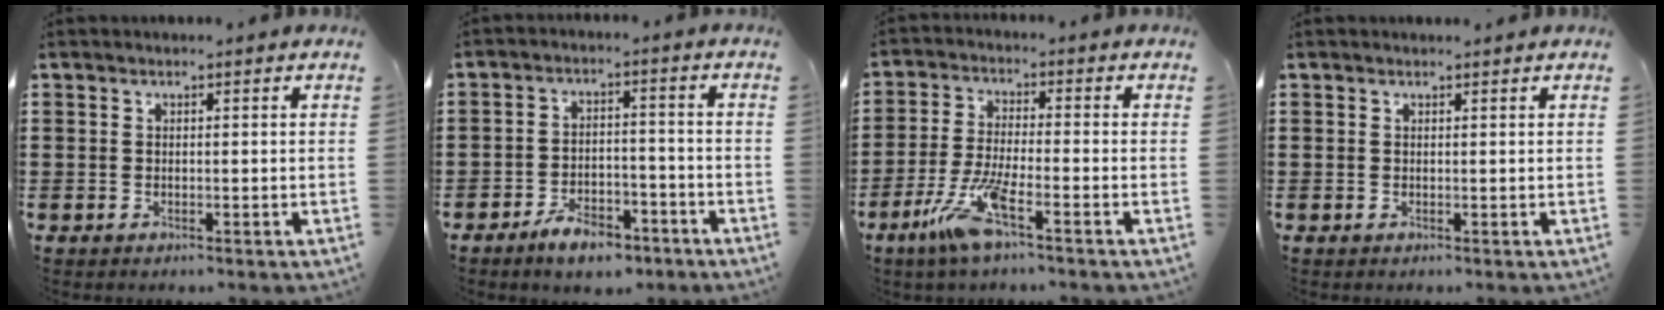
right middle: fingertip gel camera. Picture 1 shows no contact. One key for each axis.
{"total": 6.1, "fx": -4.9, "fy": 2.1, "fz": 2.9, "tx": -0.056, "ty": 0.010, "tz": -0.092}
{"total": 8.3, "fx": -4.5, "fy": 1.4, "fz": 6.8, "tx": -0.154, "ty": -0.013, "tz": -0.086}
{"total": 0.0}